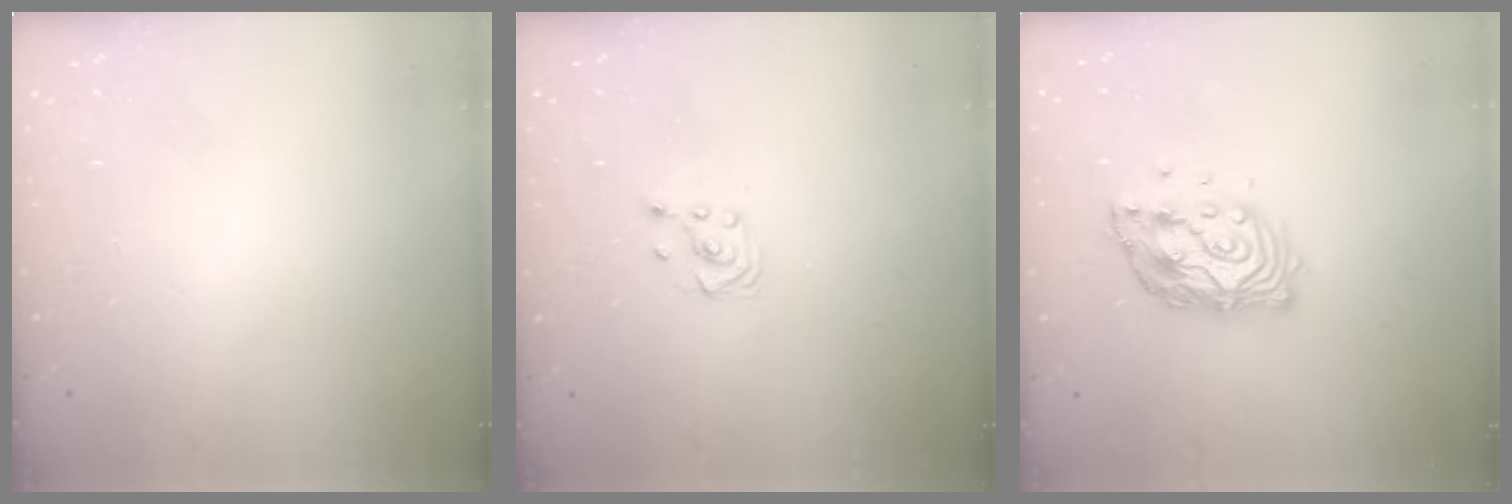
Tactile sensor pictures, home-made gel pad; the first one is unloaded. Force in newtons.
{"total": 2.6, "press": 2.4, "slide": 1.0}
{"total": 12.1, "press": 12.0, "slide": 0.9}